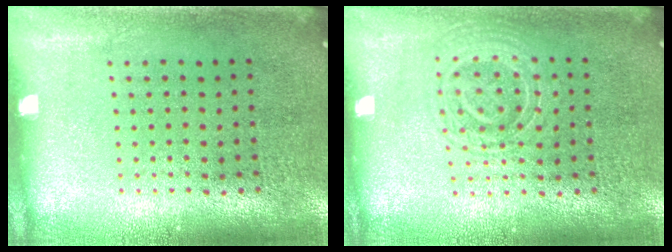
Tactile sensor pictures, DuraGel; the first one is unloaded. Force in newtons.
{"total": 1.4, "press": 1.3, "slide": 0.3}